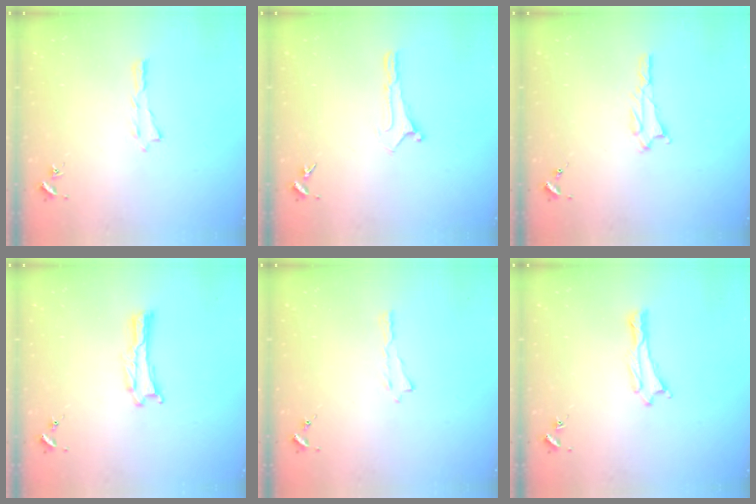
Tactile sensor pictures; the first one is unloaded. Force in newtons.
{"total": 0.0}
{"total": 1.8, "press": 1.8, "slide": 0.2}
{"total": 0.0}
{"total": 0.0}
{"total": 0.0}